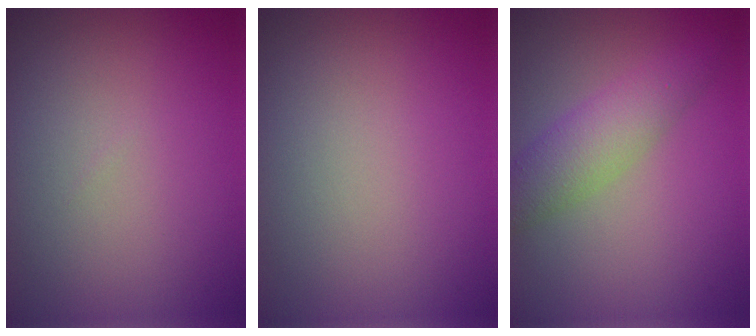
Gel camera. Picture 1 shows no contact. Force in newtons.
{"total": 0.0}
{"total": 3.7, "press": 3.7, "slide": 0.2}